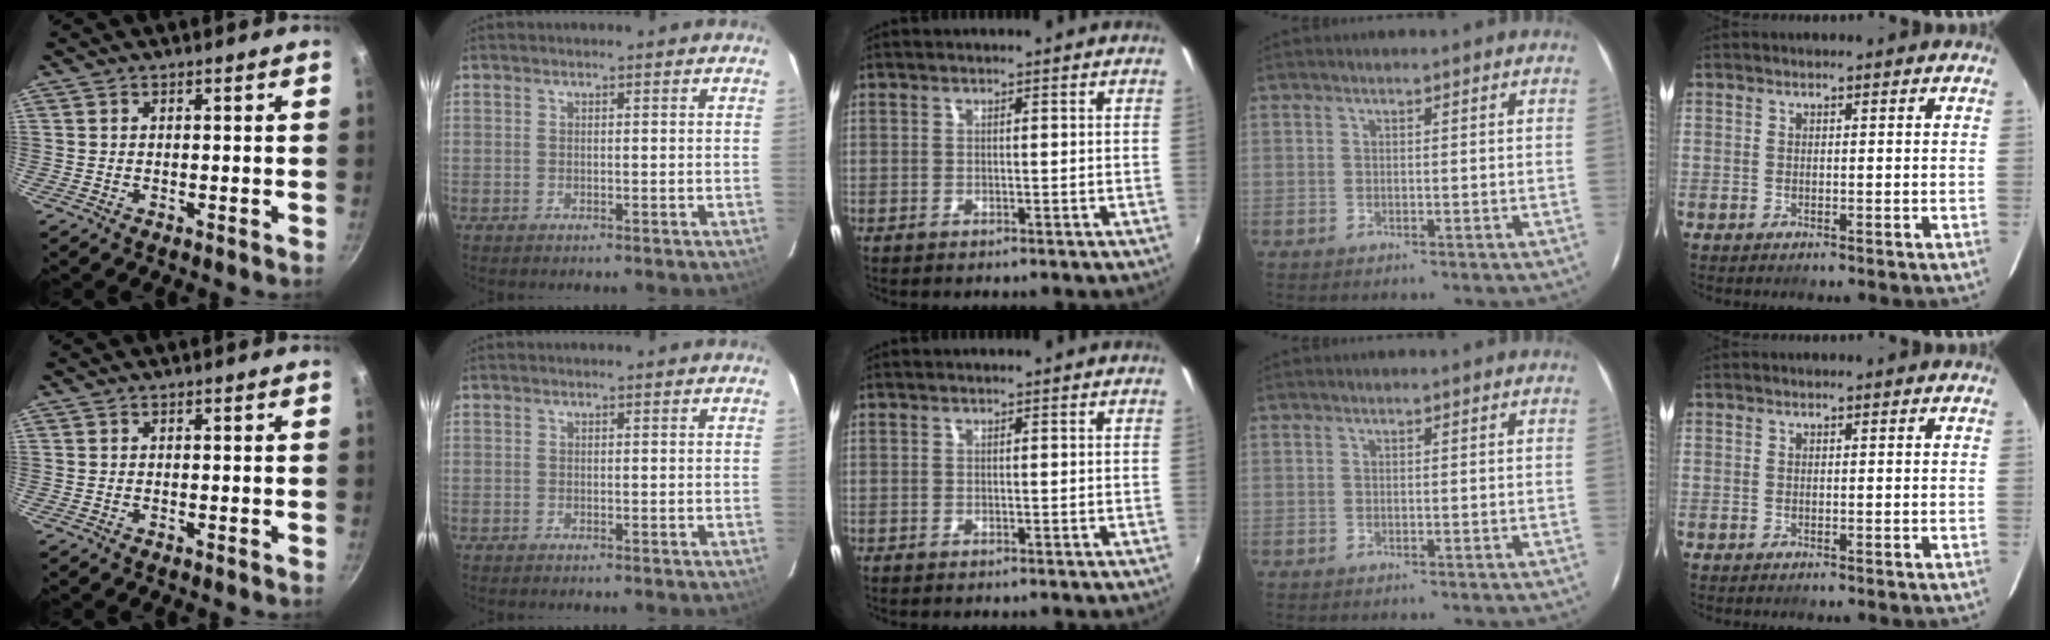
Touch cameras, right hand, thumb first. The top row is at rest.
{}